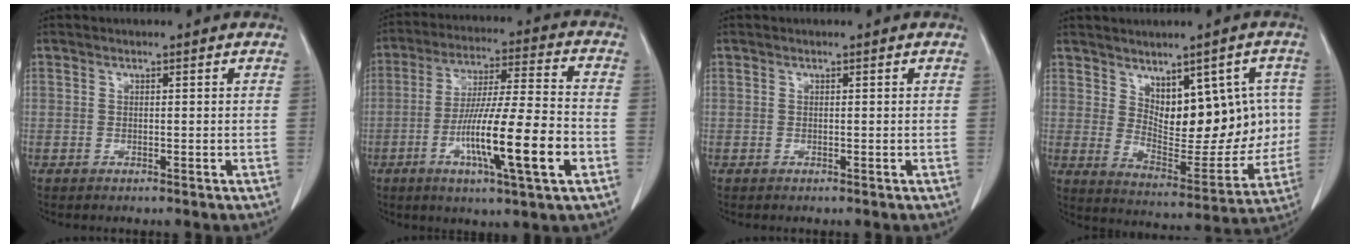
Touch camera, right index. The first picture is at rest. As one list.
[{"total": 16.0, "force": [-5.4, 0.7, 15.1], "torque": [-0.269, -0.012, -0.091]}, {"total": 0.0}, {"total": 13.0, "force": [3.3, 6.4, 10.8], "torque": [-0.138, 0.010, 0.070]}]